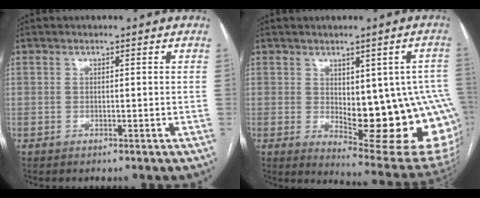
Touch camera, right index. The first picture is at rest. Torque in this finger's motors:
{"motor_torque": [1.84, -0.22, 0.40, 0.06]}